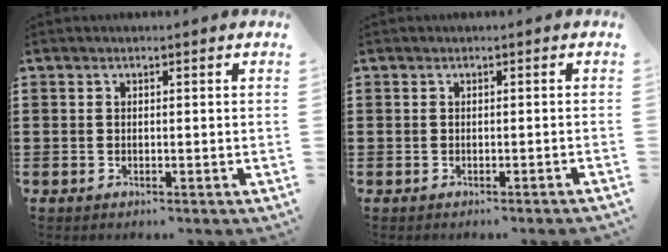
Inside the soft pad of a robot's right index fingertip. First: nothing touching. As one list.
[{"total": 0.6, "force": [-0.4, -0.1, 0.3], "torque": [-0.007, -0.003, -0.008]}]